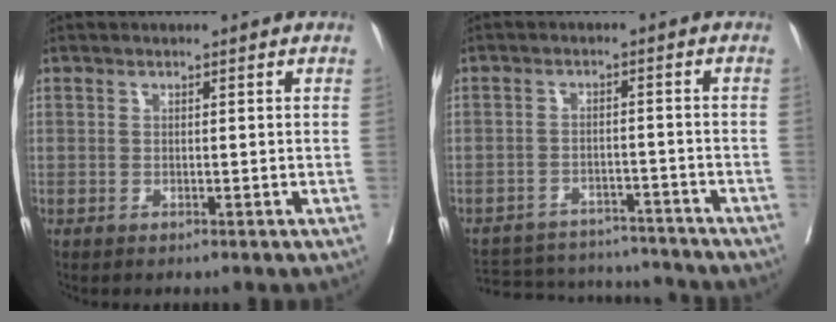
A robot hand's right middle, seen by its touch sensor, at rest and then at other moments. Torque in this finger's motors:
{"motor_torque": [-0.02, -1.23, -0.05, -0.01]}